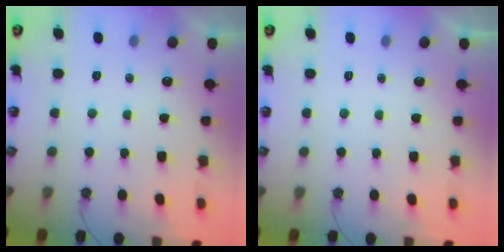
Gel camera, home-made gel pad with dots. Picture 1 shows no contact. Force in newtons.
{"total": 0.0}